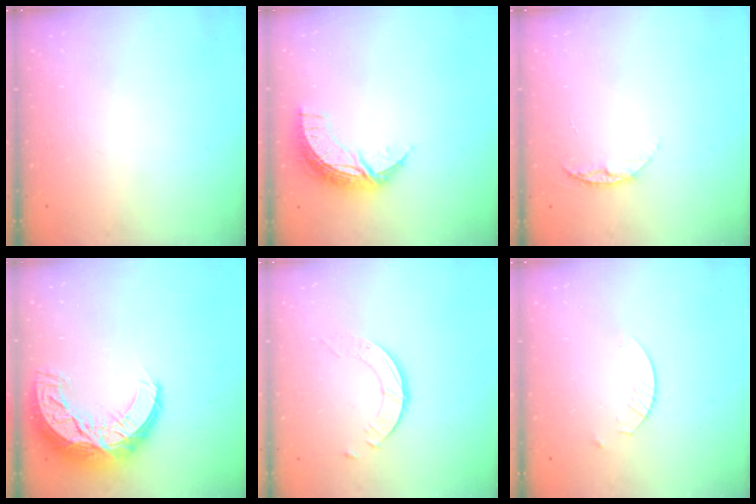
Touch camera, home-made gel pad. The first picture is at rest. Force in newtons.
{"total": 10.0, "press": 10.0, "slide": 0.5}
{"total": 6.4, "press": 6.3, "slide": 0.7}
{"total": 16.4, "press": 16.4, "slide": 0.9}
{"total": 3.6, "press": 3.5, "slide": 0.4}
{"total": 2.4, "press": 2.4, "slide": 0.3}